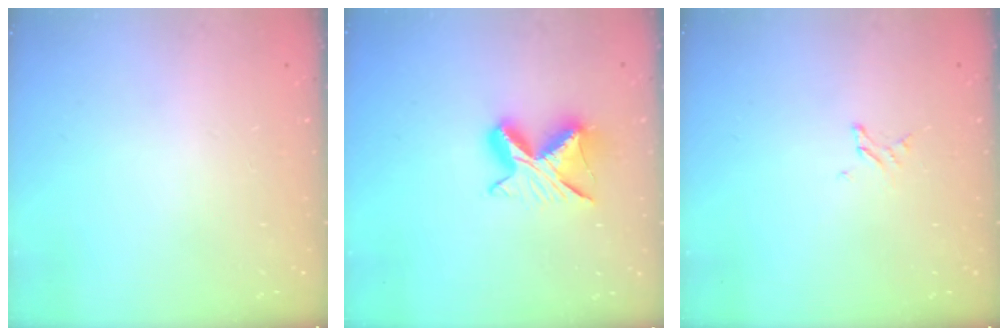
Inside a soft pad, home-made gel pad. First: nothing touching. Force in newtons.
{"total": 9.2, "press": 9.1, "slide": 1.0}
{"total": 1.6, "press": 1.6, "slide": 0.2}